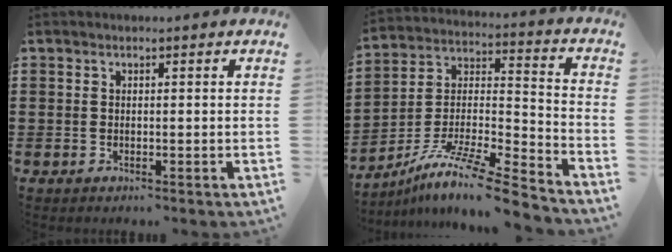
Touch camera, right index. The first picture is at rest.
{"total": 11.2, "force": [-9.1, 1.0, 6.3], "torque": [-0.109, 0.013, -0.179]}